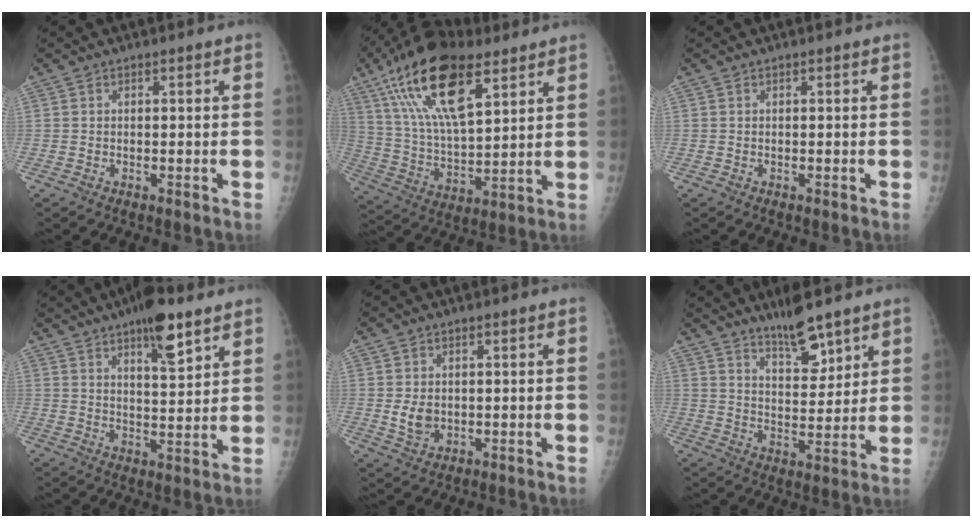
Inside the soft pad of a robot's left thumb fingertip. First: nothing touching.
{"total": 21.6, "force": [11.5, 8.9, 16.0], "torque": [-0.286, -0.028, 0.210]}
{"total": 0.0}
{"total": 9.9, "force": [6.2, 2.9, 7.1], "torque": [-0.095, -0.033, 0.097]}
{"total": 4.1, "force": [0.2, 3.2, 2.7], "torque": [-0.038, -0.008, 0.012]}
{"total": 8.8, "force": [6.8, 2.5, 5.0], "torque": [-0.065, -0.053, 0.120]}